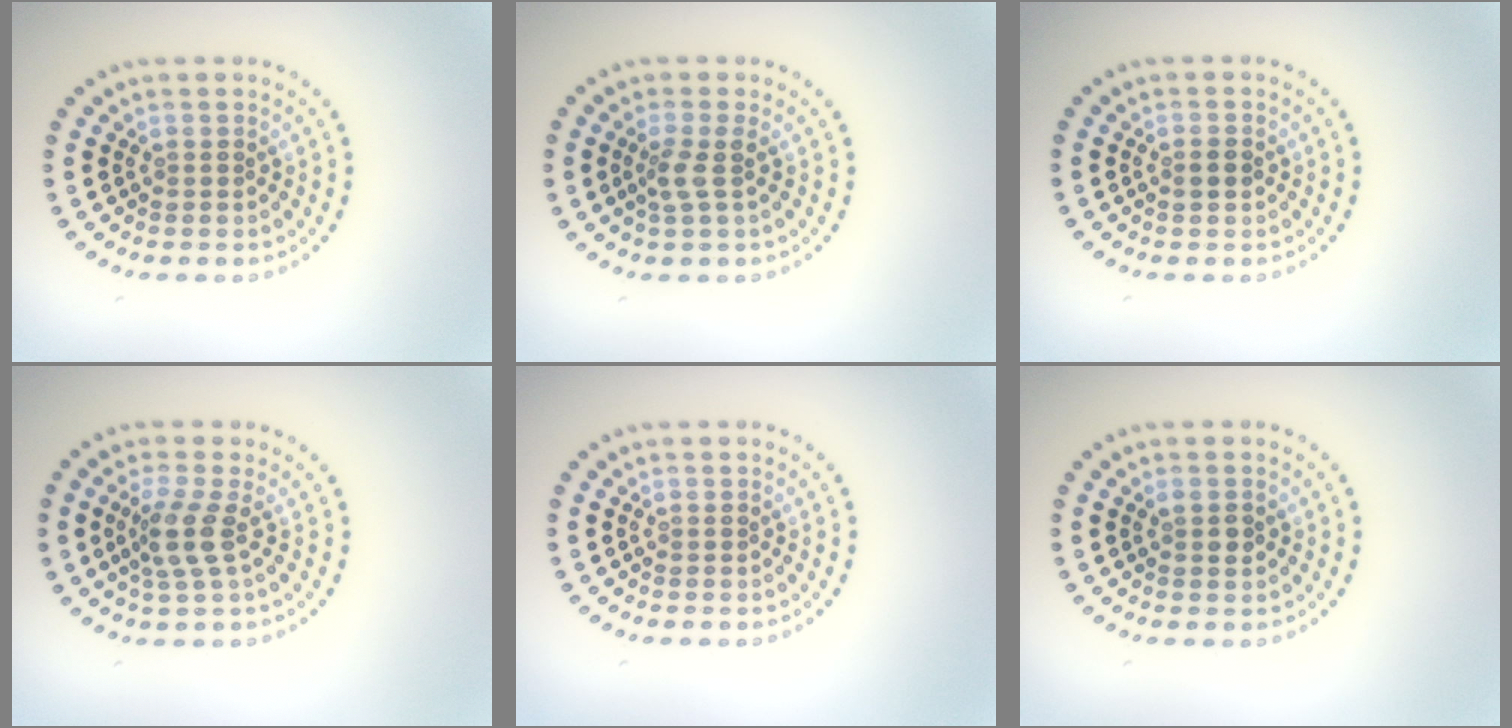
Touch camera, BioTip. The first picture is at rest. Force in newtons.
{"total": 1.8, "press": 1.4, "slide": 1.2}
{"total": 1.4, "press": 1.4, "slide": 0.1}
{"total": 2.6, "press": 2.0, "slide": 1.7}
{"total": 0.0}
{"total": 1.1, "press": 1.0, "slide": 0.3}